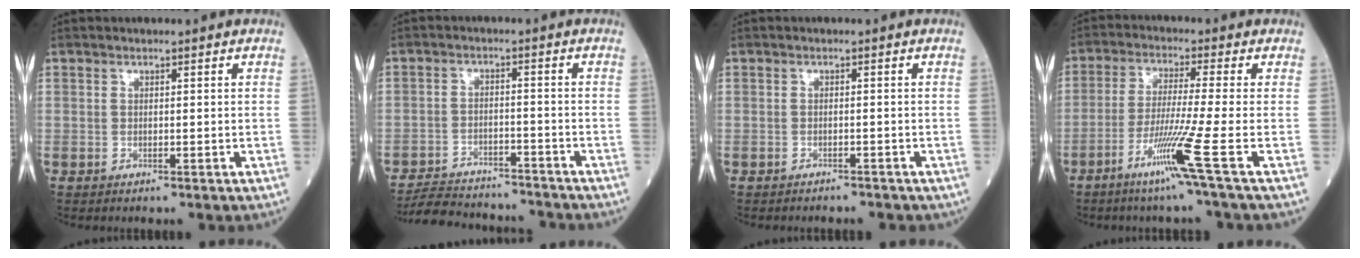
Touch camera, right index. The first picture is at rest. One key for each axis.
{"total": 12.0, "fx": -11.5, "fy": 2.5, "fz": 2.6, "tx": -0.044, "ty": 0.009, "tz": -0.171}
{"total": 3.5, "fx": -3.1, "fy": 1.3, "fz": 0.7, "tx": -0.012, "ty": 0.000, "tz": -0.035}
{"total": 8.7, "fx": -4.1, "fy": -2.8, "fz": 7.1, "tx": -0.136, "ty": -0.028, "tz": -0.087}